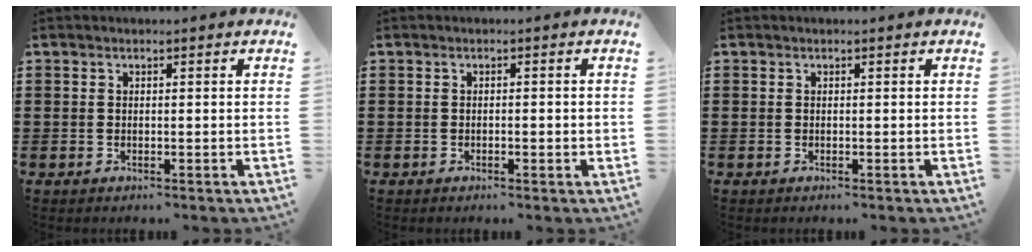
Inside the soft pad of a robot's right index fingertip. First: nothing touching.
{"total": 0.9, "force": [-0.3, 0.2, 0.8], "torque": [-0.015, -0.003, -0.004]}
{"total": 0.0}